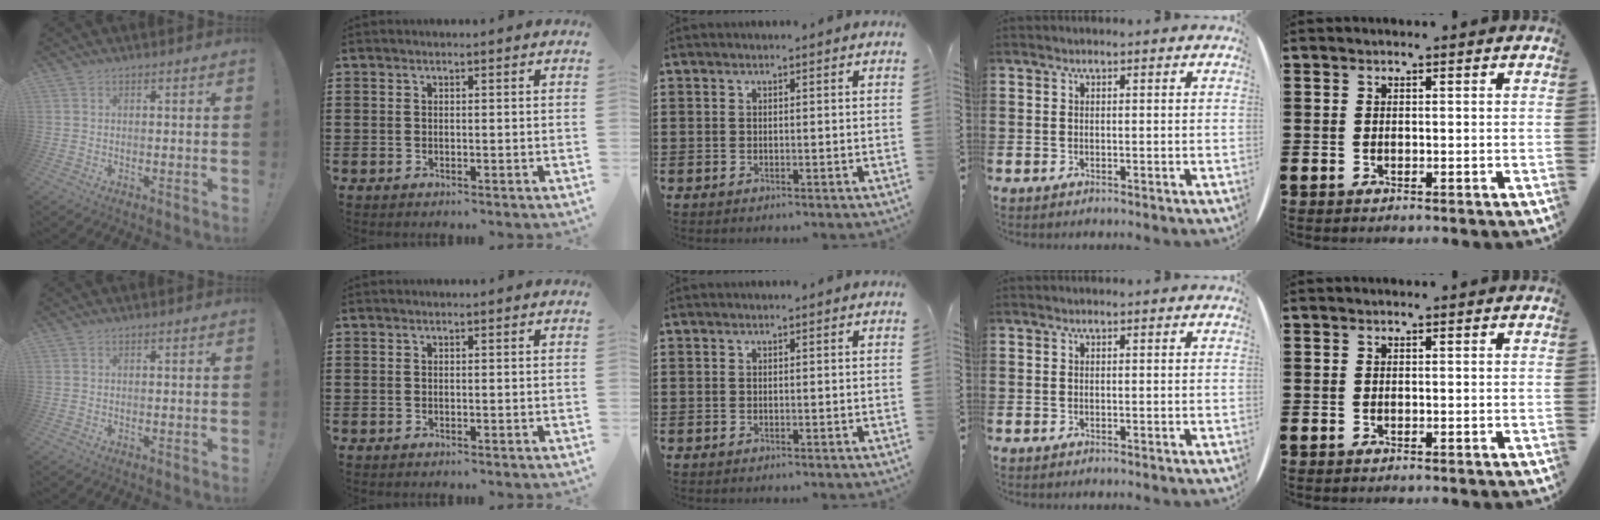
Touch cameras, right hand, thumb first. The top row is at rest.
{}